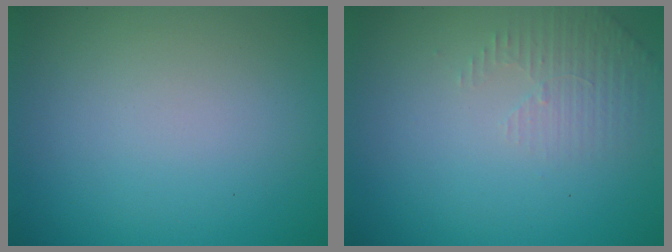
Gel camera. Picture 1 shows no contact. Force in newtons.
{"total": 1.9, "press": 1.8, "slide": 0.6}